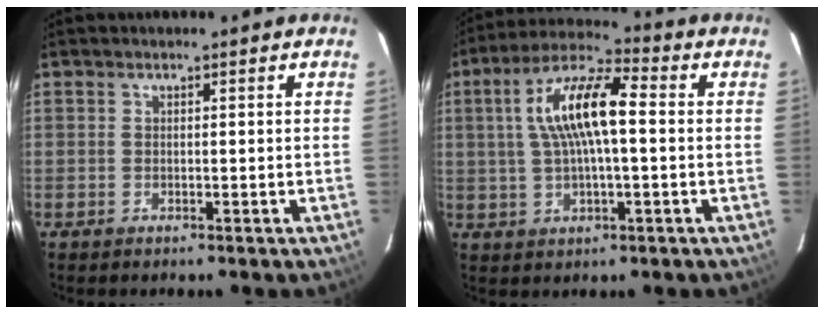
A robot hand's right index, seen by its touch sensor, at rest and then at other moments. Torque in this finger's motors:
{"motor_torque": [0.60, -0.13, 0.91, 0.21]}